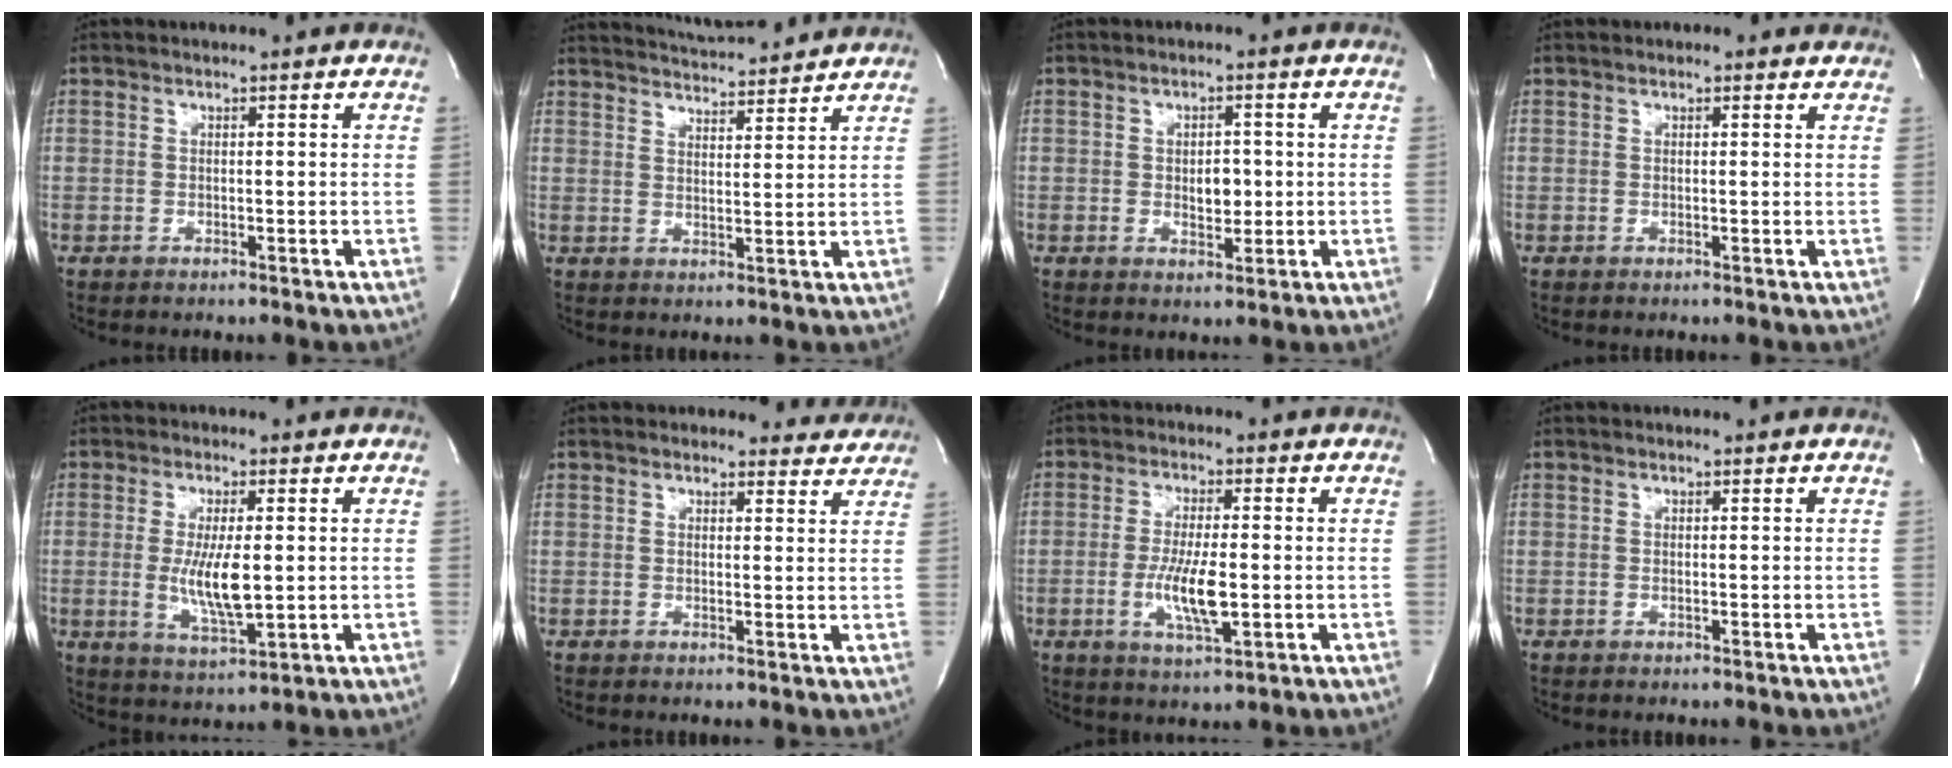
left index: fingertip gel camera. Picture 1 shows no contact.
{"total": 10.9, "force": [10.4, 0.9, 3.2], "torque": [-0.059, 0.015, 0.150]}
{"total": 3.4, "force": [-0.1, 2.0, 2.7], "torque": [-0.038, 0.001, 0.004]}
{"total": 1.0, "force": [0.8, 0.6, 0.2], "torque": [-0.003, 0.001, 0.005]}
{"total": 7.4, "force": [-0.1, 1.6, 7.2], "torque": [-0.141, -0.017, 0.001]}
{"total": 4.9, "force": [4.7, 1.6, -0.4], "torque": [0.022, -0.014, 0.031]}
{"total": 7.3, "force": [-1.4, 1.4, 7.1], "torque": [-0.138, -0.010, -0.024]}
{"total": 0.0}